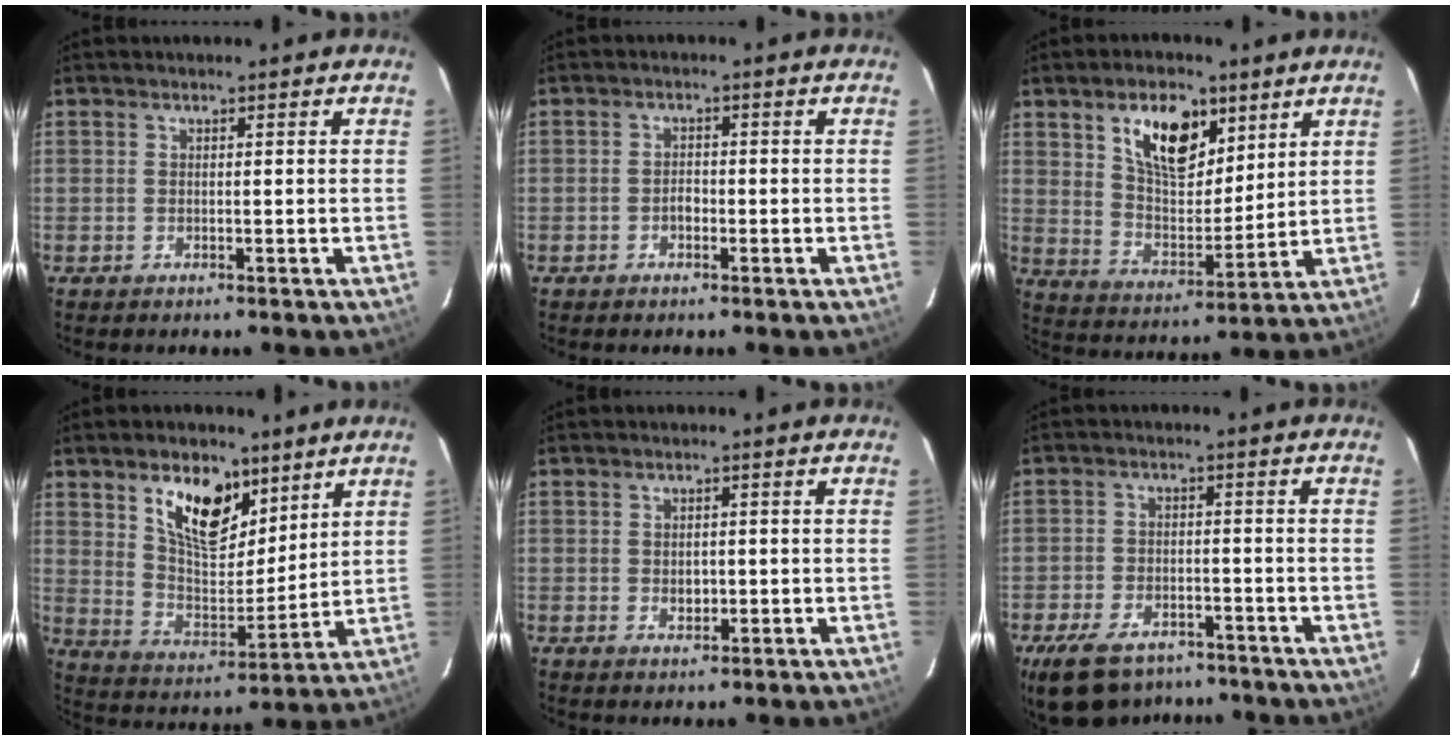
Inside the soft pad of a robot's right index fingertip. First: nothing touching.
{"total": 1.7, "force": [-0.8, 1.1, 0.9], "torque": [-0.016, 0.006, -0.014]}
{"total": 13.5, "force": [7.2, 7.0, 9.0], "torque": [-0.146, 0.008, 0.133]}
{"total": 13.8, "force": [7.9, 7.1, 8.8], "torque": [-0.145, 0.001, 0.147]}
{"total": 3.1, "force": [-0.3, 2.3, 2.0], "torque": [-0.031, 0.001, -0.001]}
{"total": 13.2, "force": [-9.5, 6.8, 6.2], "torque": [-0.151, -0.008, -0.148]}